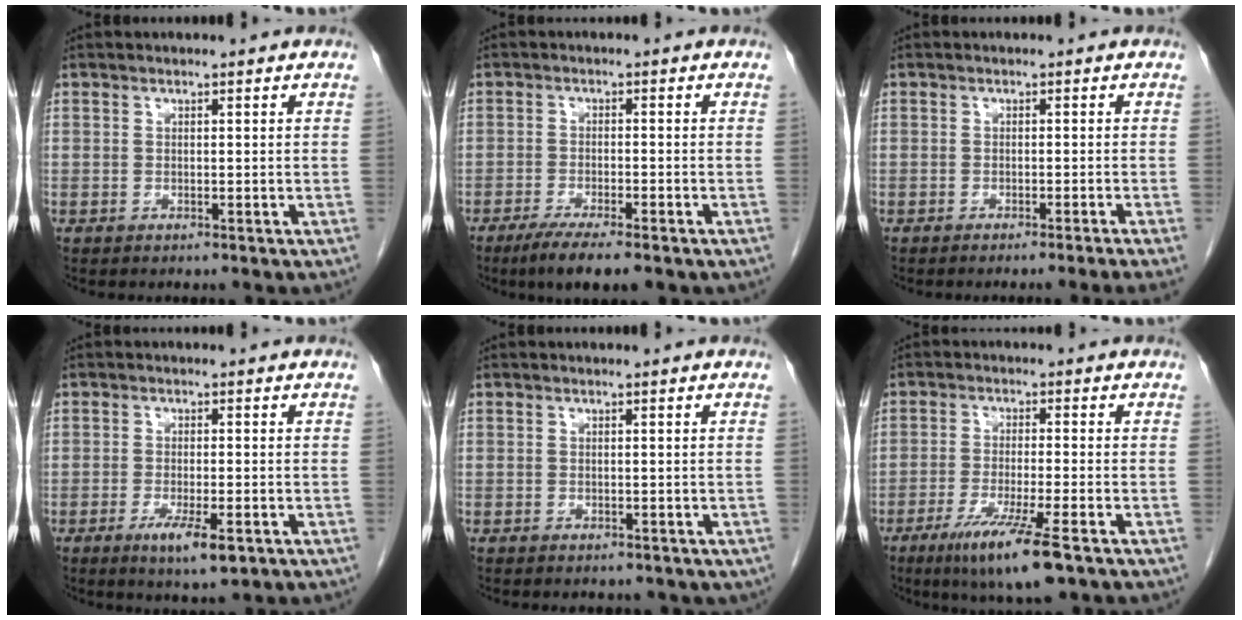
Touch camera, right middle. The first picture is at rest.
{"total": 6.7, "force": [-4.7, 0.9, 4.7], "torque": [-0.077, -0.015, -0.071]}
{"total": 3.8, "force": [-2.9, -1.4, 2.1], "torque": [-0.018, 0.004, -0.039]}
{"total": 5.2, "force": [-2.5, 1.0, 4.4], "torque": [-0.079, -0.009, -0.037]}
{"total": 2.0, "force": [-1.4, 1.1, 0.8], "torque": [-0.013, -0.001, -0.010]}
{"total": 9.2, "force": [-5.4, 0.1, 7.5], "torque": [-0.138, -0.027, -0.091]}